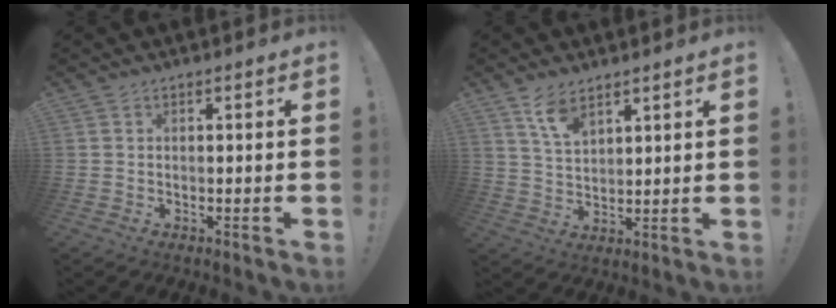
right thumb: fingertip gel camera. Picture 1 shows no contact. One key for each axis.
{"total": 7.8, "fx": 5.6, "fy": 3.6, "fz": 4.1, "tx": -0.073, "ty": -0.027, "tz": 0.102}